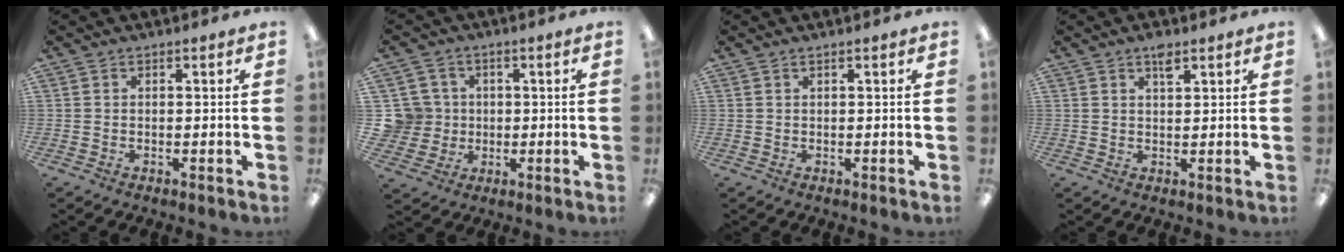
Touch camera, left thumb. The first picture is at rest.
{"total": 8.0, "force": [1.1, 7.8, 1.0], "torque": [-0.052, 0.006, 0.026]}
{"total": 0.7, "force": [0.4, 0.0, 0.6], "torque": [-0.010, -0.001, 0.007]}
{"total": 2.1, "force": [1.5, 0.5, 1.2], "torque": [-0.022, -0.003, 0.026]}